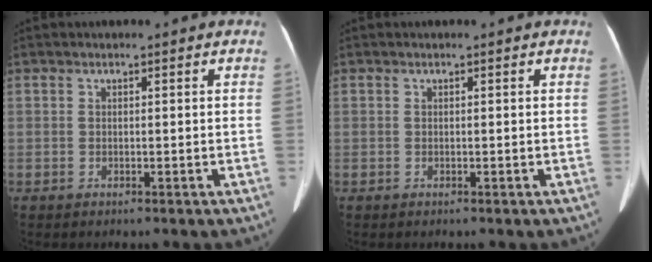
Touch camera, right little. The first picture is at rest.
{"total": 0.0}